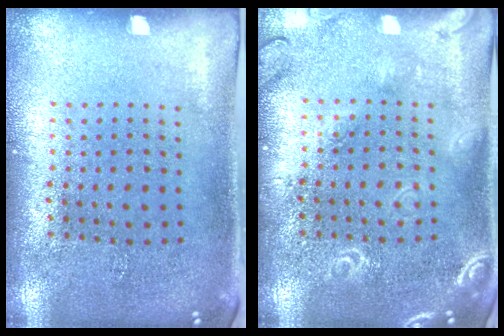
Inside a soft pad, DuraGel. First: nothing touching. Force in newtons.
{"total": 2.9, "press": 2.9, "slide": 0.4}